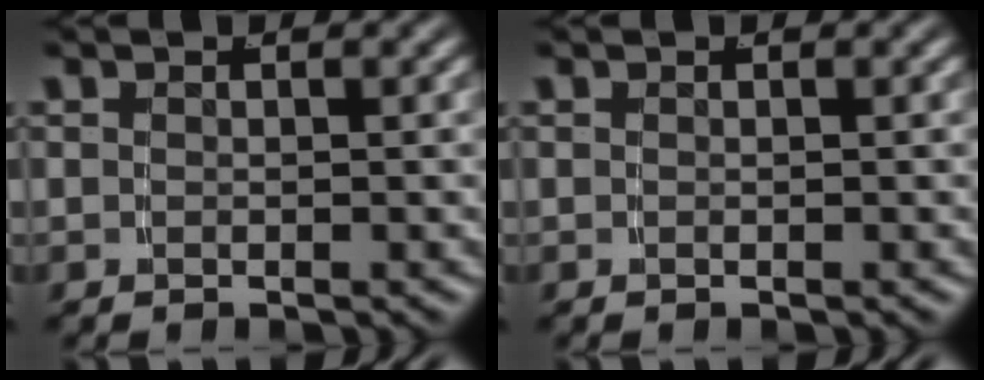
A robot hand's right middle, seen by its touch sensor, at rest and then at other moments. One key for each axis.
{"total": 0.0}